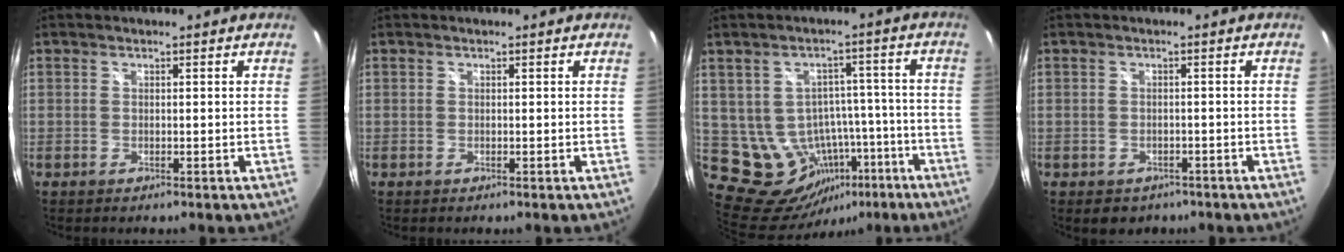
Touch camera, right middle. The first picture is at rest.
{"total": 0.0}
{"total": 12.5, "force": [-4.9, 10.5, 4.6], "torque": [-0.089, 0.032, -0.030]}
{"total": 4.0, "force": [-2.4, 2.8, 1.4], "torque": [-0.031, -0.008, -0.028]}